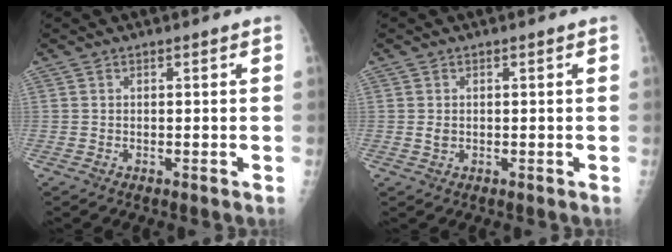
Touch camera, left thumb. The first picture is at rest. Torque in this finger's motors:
{"motor_torque": [-0.10, -0.10, 0.21, 0.06, -0.01]}